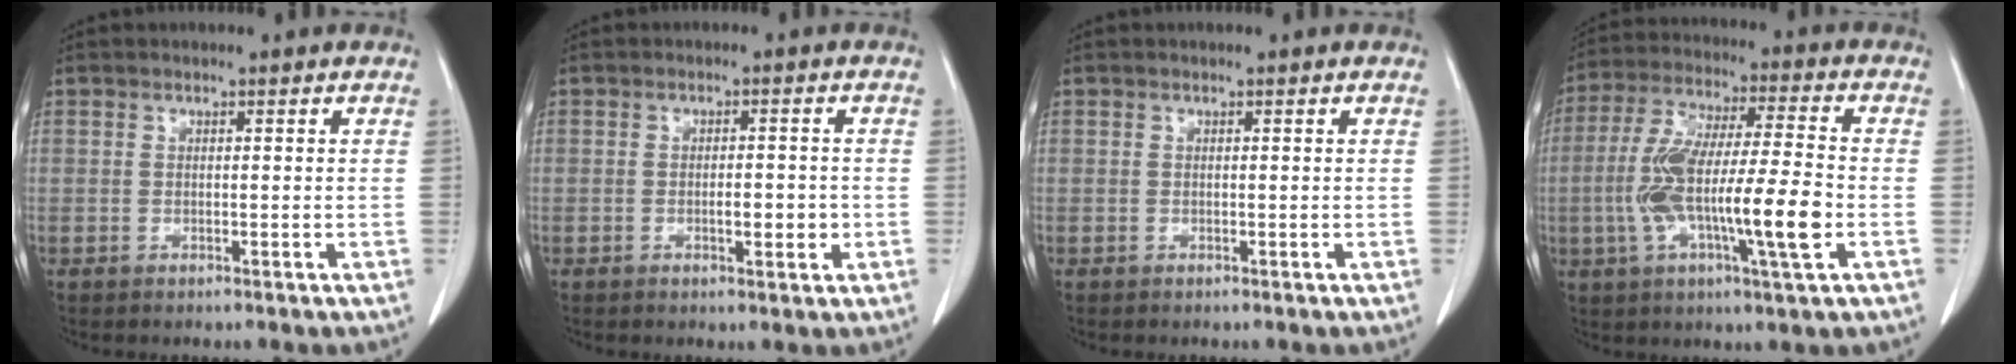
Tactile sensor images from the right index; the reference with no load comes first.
{"total": 3.1, "force": [-0.8, 1.0, 2.8], "torque": [-0.045, 0.001, -0.007]}
{"total": 0.0}
{"total": 15.5, "force": [-3.4, 1.4, 15.0], "torque": [-0.289, -0.001, -0.061]}